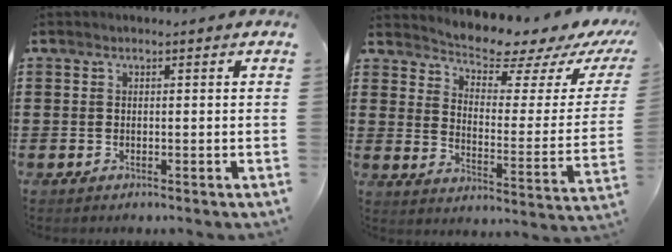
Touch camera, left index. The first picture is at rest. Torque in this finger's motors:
{"motor_torque": [1.38, -0.76, 0.17, 0.05]}